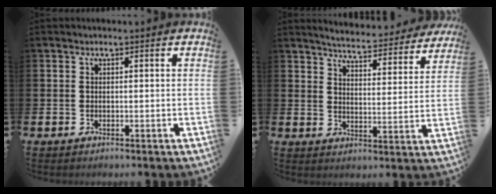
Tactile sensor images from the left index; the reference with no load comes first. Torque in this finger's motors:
{"motor_torque": [0.97, -1.16, 0.64, 0.05]}